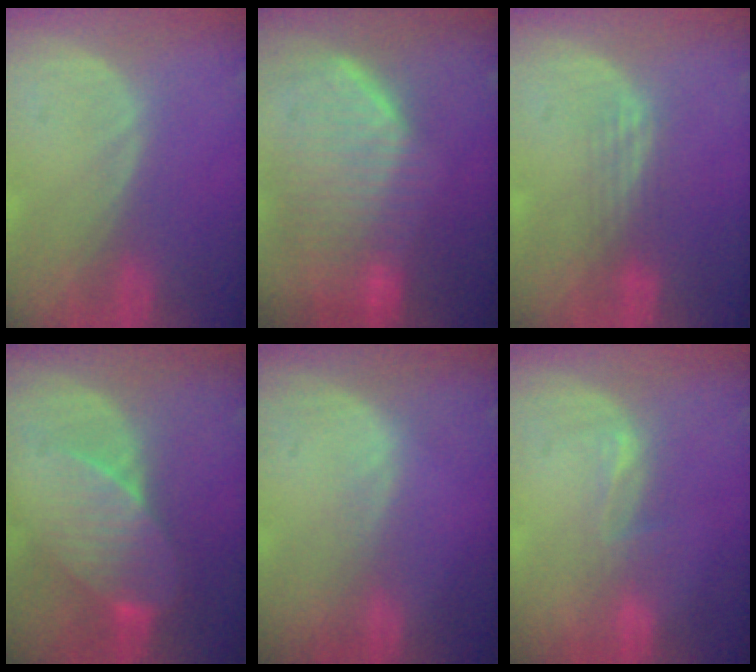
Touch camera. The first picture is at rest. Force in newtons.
{"total": 10.3, "press": 9.1, "slide": 4.8}
{"total": 3.0, "press": 2.5, "slide": 1.6}
{"total": 7.9, "press": 7.2, "slide": 3.2}
{"total": 0.9, "press": 0.9, "slide": 0.1}
{"total": 2.6, "press": 2.0, "slide": 1.6}